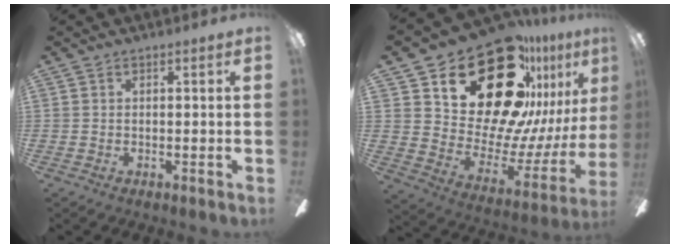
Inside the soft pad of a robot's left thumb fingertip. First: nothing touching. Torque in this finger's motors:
{"motor_torque": [1.79, 2.53, 1.40, -1.37, 0.09]}